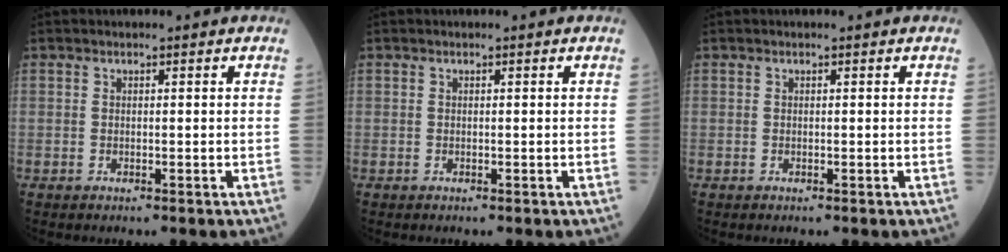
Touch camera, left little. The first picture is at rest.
{"total": 0.0}
{"total": 0.0}